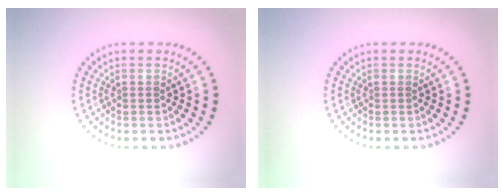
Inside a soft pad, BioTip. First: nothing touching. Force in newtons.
{"total": 0.0}